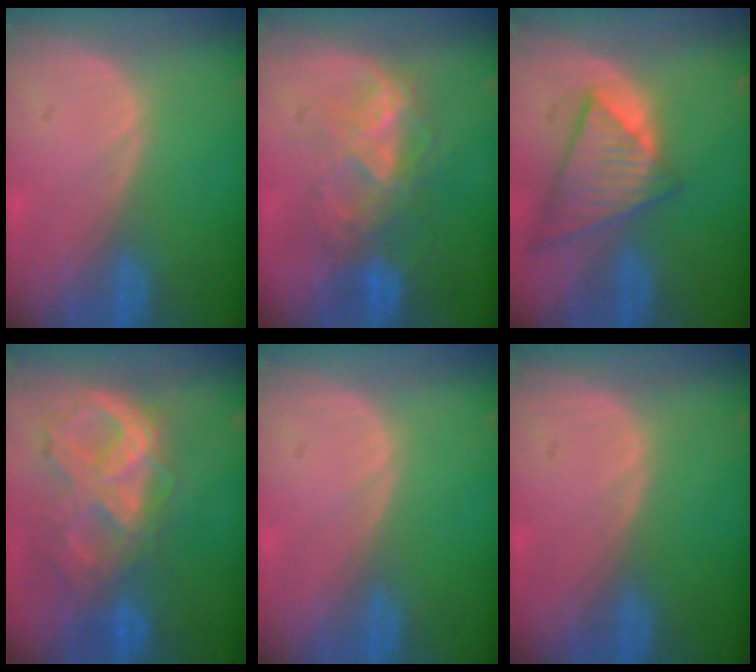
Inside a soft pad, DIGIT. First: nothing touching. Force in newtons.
{"total": 6.9, "press": 6.6, "slide": 1.9}
{"total": 9.1, "press": 7.9, "slide": 4.5}
{"total": 10.5, "press": 8.8, "slide": 5.7}
{"total": 0.0}
{"total": 0.0}